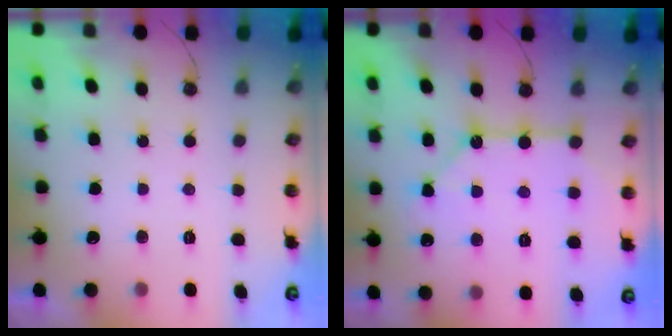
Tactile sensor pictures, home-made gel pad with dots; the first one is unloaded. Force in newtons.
{"total": 10.9, "press": 10.9, "slide": 1.0}